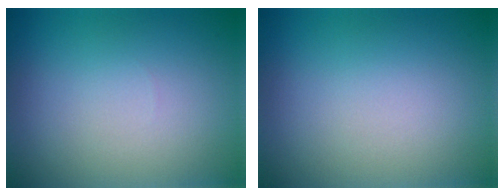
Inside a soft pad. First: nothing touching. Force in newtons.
{"total": 0.0}